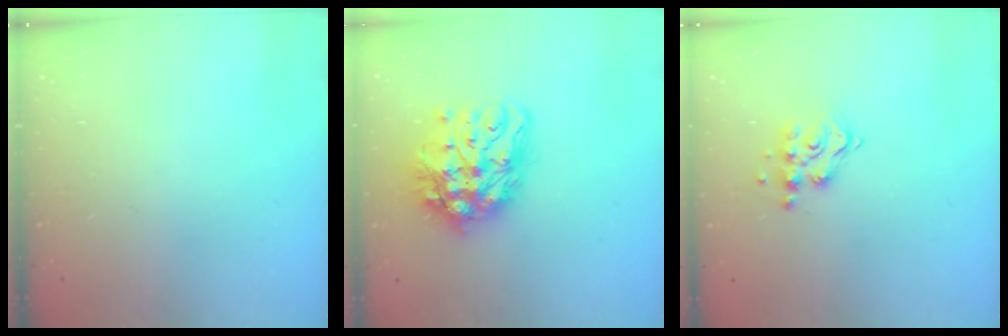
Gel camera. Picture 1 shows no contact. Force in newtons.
{"total": 16.4, "press": 16.4, "slide": 1.4}
{"total": 9.4, "press": 9.4, "slide": 0.3}